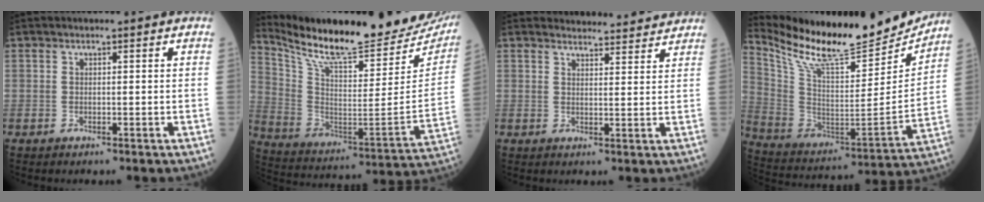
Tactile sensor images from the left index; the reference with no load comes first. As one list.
[{"total": 28.2, "force": [24.8, 4.6, 12.5], "torque": [-0.221, -0.082, 0.353]}, {"total": 8.7, "force": [8.6, 1.3, 0.6], "torque": [0.009, 0.002, 0.088]}, {"total": 22.1, "force": [19.9, 4.2, 8.8], "torque": [-0.171, -0.041, 0.320]}]